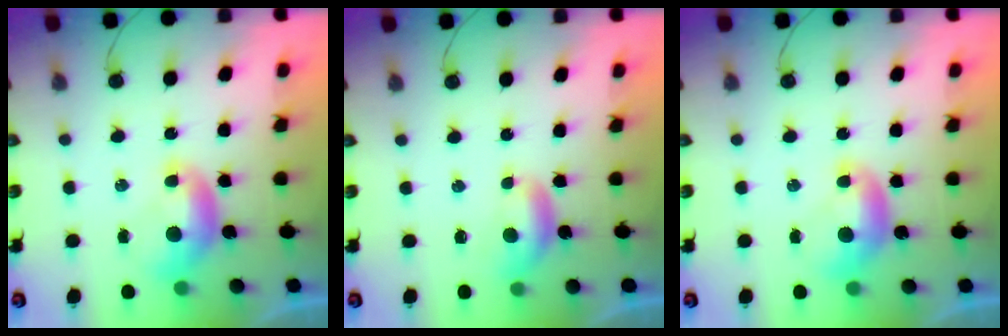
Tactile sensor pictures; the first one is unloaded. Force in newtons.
{"total": 2.1, "press": 2.0, "slide": 0.4}
{"total": 0.0}